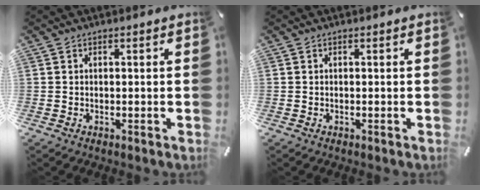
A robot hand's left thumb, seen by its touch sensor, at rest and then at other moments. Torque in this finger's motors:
{"motor_torque": [-0.12, -0.10, -0.02, 0.02, -0.01]}